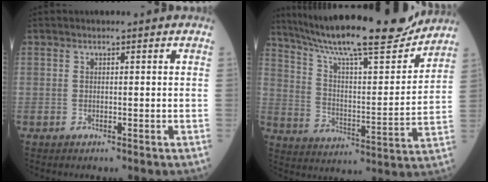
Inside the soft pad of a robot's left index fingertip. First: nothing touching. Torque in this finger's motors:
{"motor_torque": [1.06, -1.08, 0.51, 0.13]}